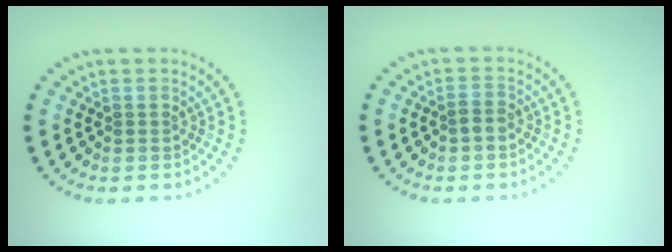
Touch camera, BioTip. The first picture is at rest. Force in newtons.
{"total": 1.2, "press": 1.1, "slide": 0.5}